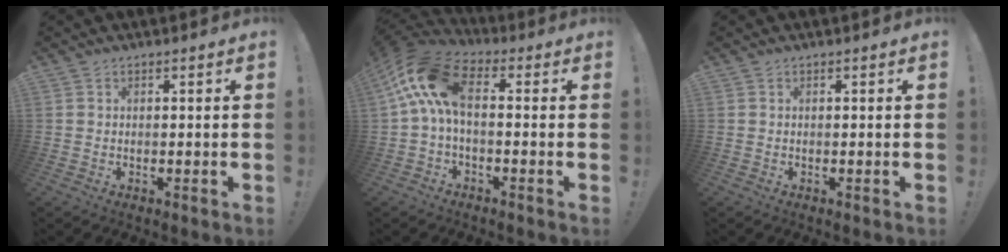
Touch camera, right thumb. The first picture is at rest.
{"total": 12.7, "force": [1.8, 6.5, 10.7], "torque": [-0.216, 0.011, 0.037]}
{"total": 0.0}